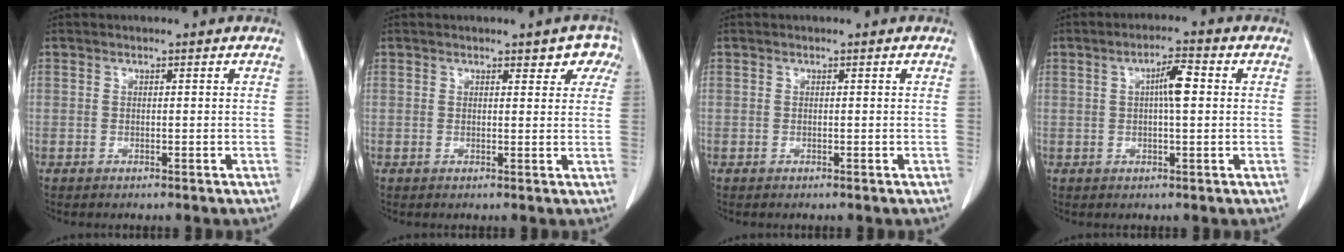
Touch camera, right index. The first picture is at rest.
{"total": 3.8, "force": [2.3, 1.8, 2.5], "torque": [-0.013, 0.005, 0.019]}
{"total": 0.0}
{"total": 4.6, "force": [0.7, 0.7, 4.5], "torque": [-0.077, 0.010, 0.010]}